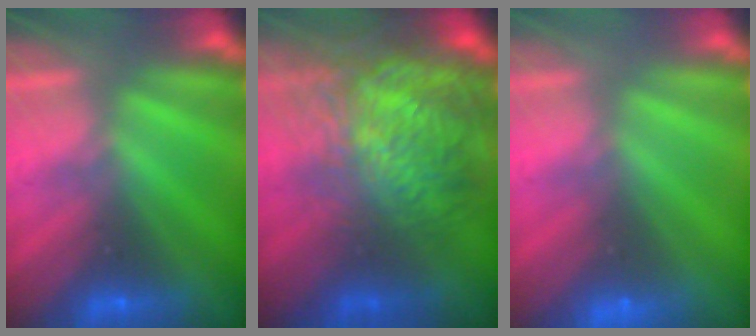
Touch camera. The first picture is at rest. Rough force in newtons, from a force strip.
{"total": 8.8}
{"total": 2.3}